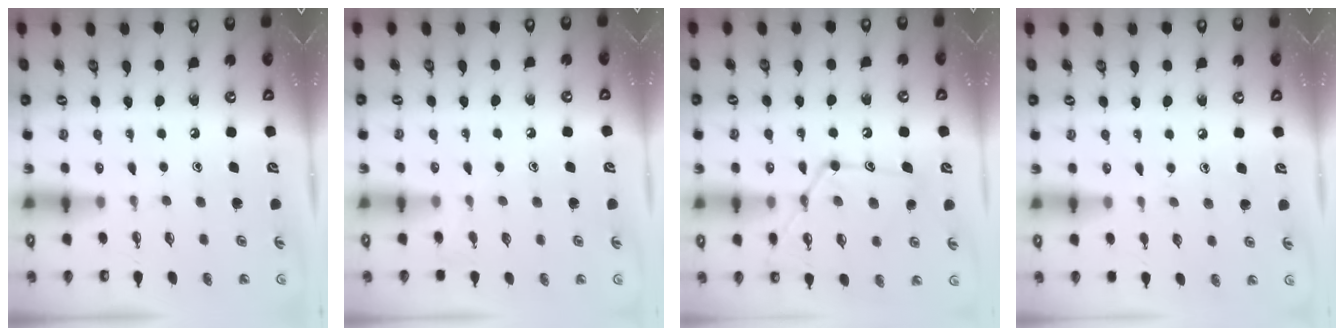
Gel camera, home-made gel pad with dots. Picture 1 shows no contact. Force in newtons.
{"total": 5.2, "press": 5.2, "slide": 0.5}
{"total": 16.8, "press": 16.7, "slide": 1.6}
{"total": 3.9, "press": 3.8, "slide": 0.4}